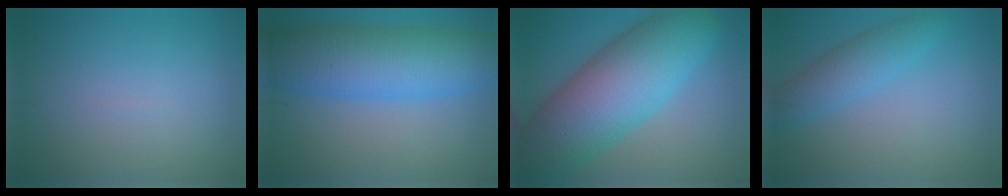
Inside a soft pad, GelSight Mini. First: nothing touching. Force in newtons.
{"total": 9.9, "press": 9.9, "slide": 0.3}
{"total": 12.9, "press": 12.9, "slide": 0.5}
{"total": 3.5, "press": 3.5, "slide": 0.2}